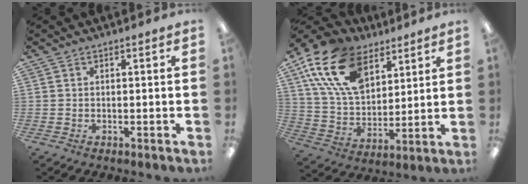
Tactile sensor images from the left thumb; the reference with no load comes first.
{"total": 19.5, "force": [10.5, 11.9, 11.3], "torque": [-0.234, -0.036, 0.192]}